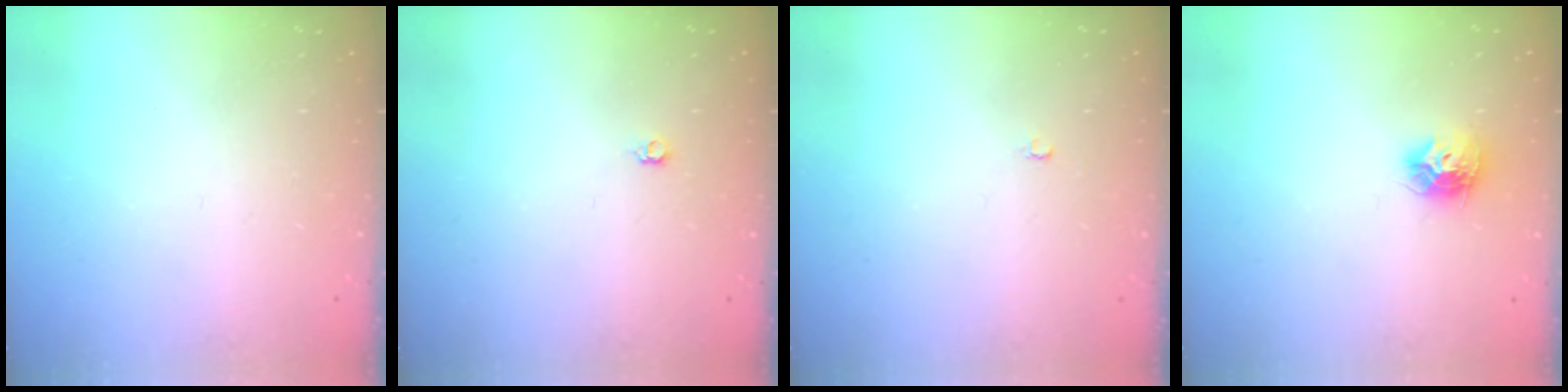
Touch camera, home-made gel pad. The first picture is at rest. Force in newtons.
{"total": 3.1, "press": 3.0, "slide": 0.6}
{"total": 2.1, "press": 2.1, "slide": 0.2}
{"total": 9.3, "press": 9.3, "slide": 0.3}